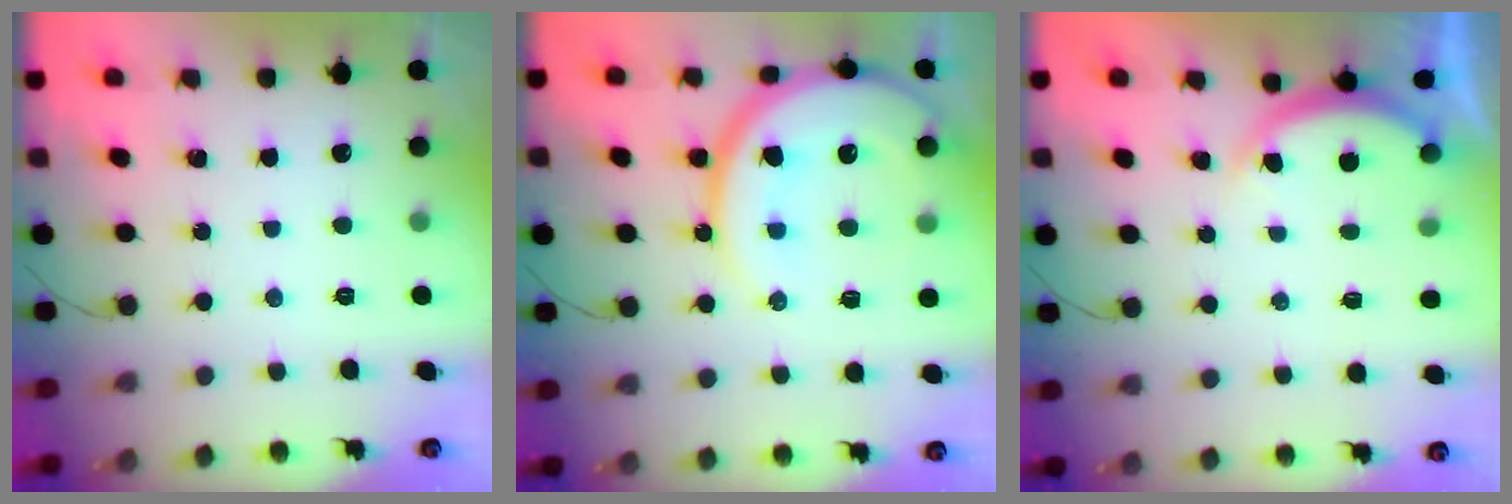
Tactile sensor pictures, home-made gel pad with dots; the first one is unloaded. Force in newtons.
{"total": 18.4, "press": 18.1, "slide": 2.8}
{"total": 4.3, "press": 4.2, "slide": 0.7}